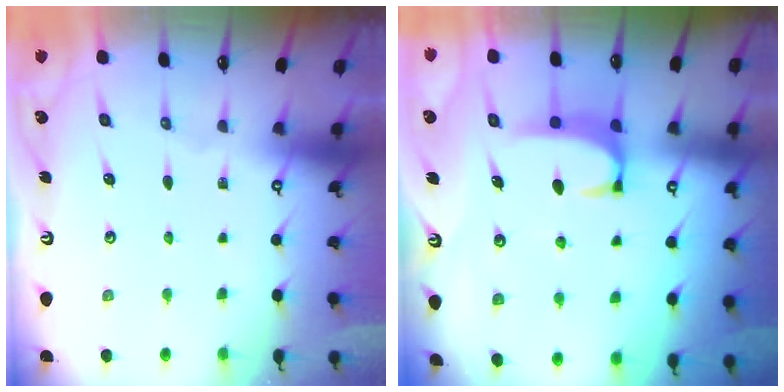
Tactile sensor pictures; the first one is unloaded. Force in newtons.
{"total": 2.3, "press": 2.3, "slide": 0.3}